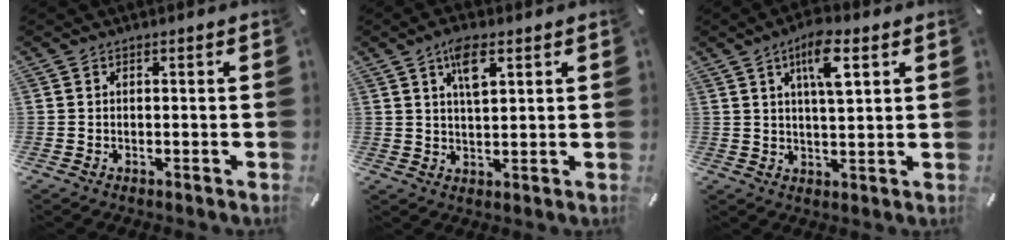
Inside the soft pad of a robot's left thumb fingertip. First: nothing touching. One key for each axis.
{"total": 8.0, "fx": 4.0, "fy": 3.5, "fz": 5.9, "tx": -0.102, "ty": -0.007, "tz": 0.068}
{"total": 8.1, "fx": 3.9, "fy": 2.3, "fz": 6.8, "tx": -0.117, "ty": -0.003, "tz": 0.061}